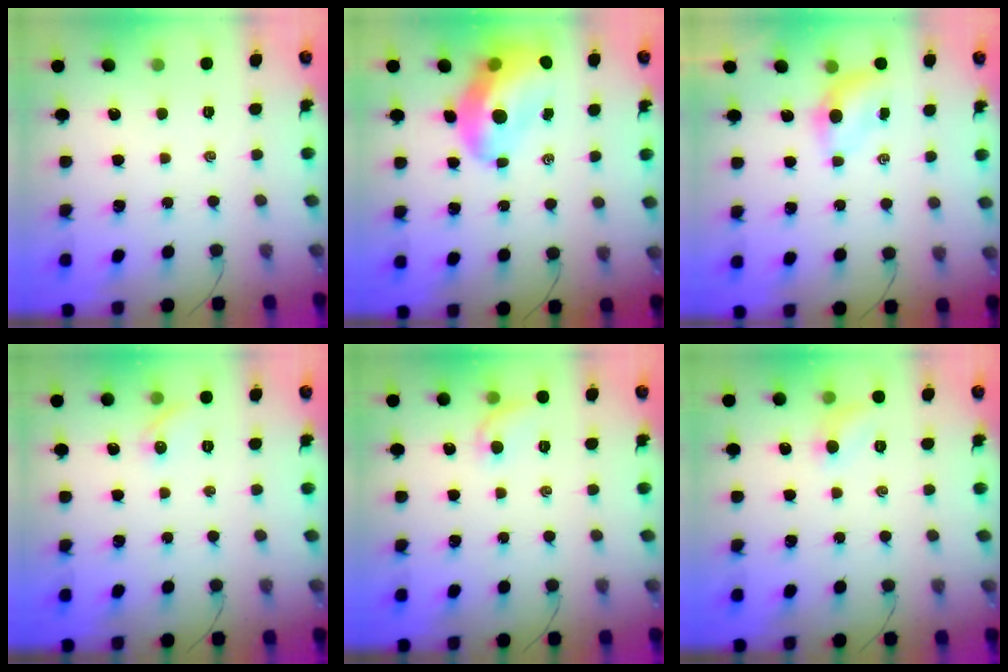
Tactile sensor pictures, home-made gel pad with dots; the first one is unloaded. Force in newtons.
{"total": 13.3, "press": 12.6, "slide": 4.0}
{"total": 4.0, "press": 3.9, "slide": 0.9}
{"total": 5.2, "press": 5.0, "slide": 1.3}
{"total": 6.6, "press": 6.5, "slide": 1.3}
{"total": 6.2, "press": 6.0, "slide": 1.8}